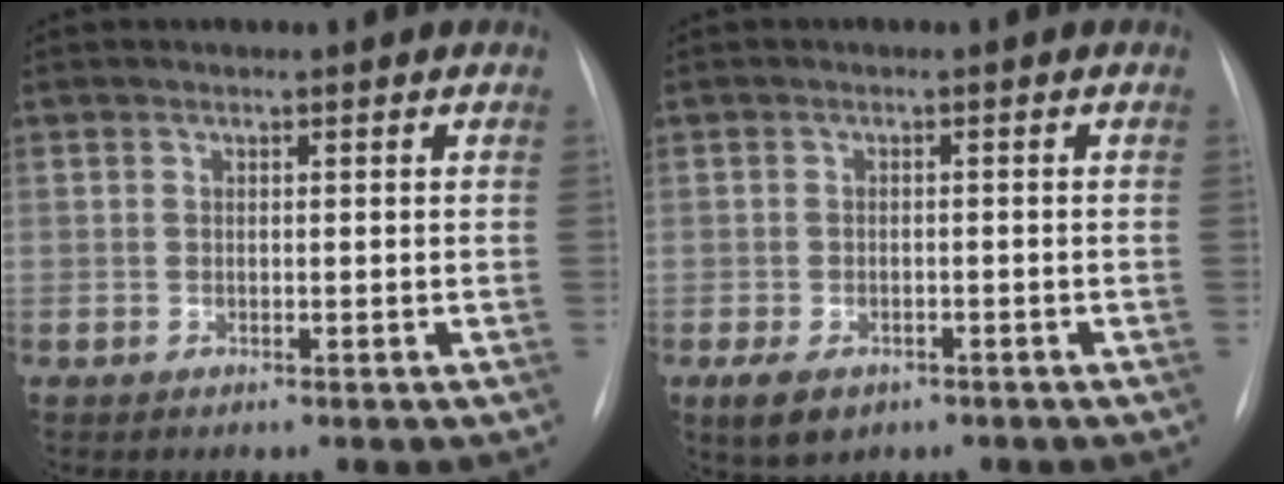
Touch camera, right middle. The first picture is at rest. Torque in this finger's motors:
{"motor_torque": [0.61, -0.60, 0.26, 0.05]}